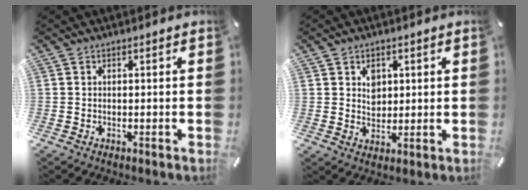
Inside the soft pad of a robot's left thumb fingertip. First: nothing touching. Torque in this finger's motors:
{"motor_torque": [-0.01, -0.40, -0.01, -0.05, 0.09]}